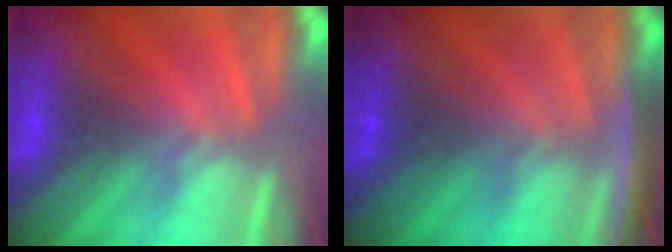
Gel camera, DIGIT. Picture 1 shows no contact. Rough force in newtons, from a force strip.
{"total": 2.0}